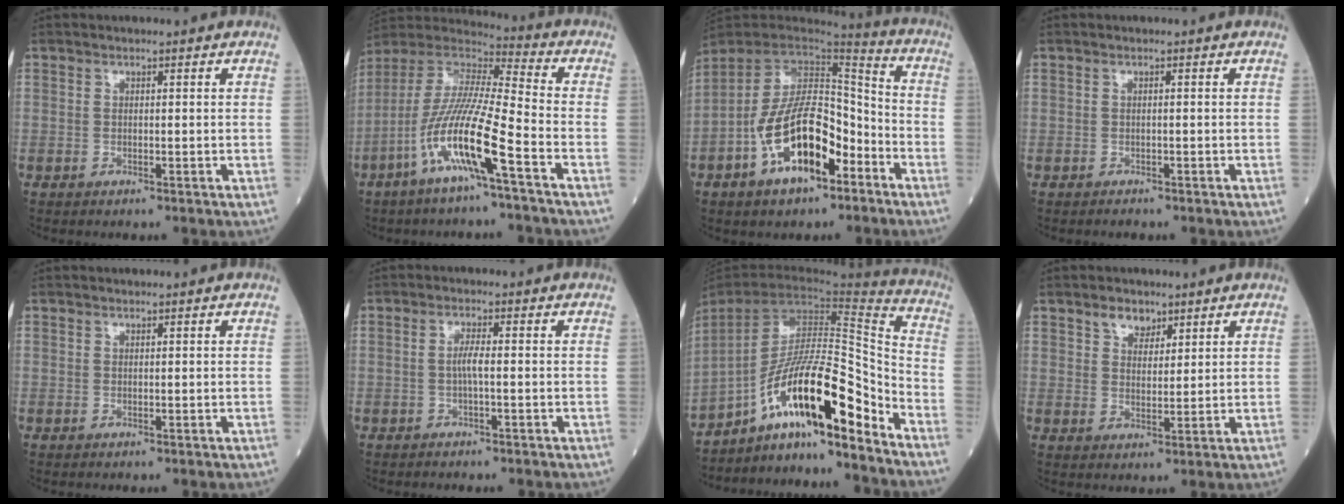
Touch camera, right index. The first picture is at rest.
{"total": 15.2, "force": [-6.7, 0.5, 13.6], "torque": [-0.281, -0.012, -0.136]}
{"total": 16.2, "force": [-7.0, 6.6, 13.0], "torque": [-0.249, 0.011, -0.118]}
{"total": 0.5, "force": [-0.4, 0.2, 0.3], "torque": [-0.006, -0.001, -0.006]}
{"total": 0.0}
{"total": 1.9, "force": [-0.4, 0.2, 1.9], "torque": [-0.037, 0.002, -0.009]}
{"total": 17.4, "force": [-12.2, 1.8, 12.2], "torque": [-0.215, 0.026, -0.215]}
{"total": 3.7, "force": [2.6, 2.1, 1.5], "torque": [-0.027, 0.002, 0.048]}